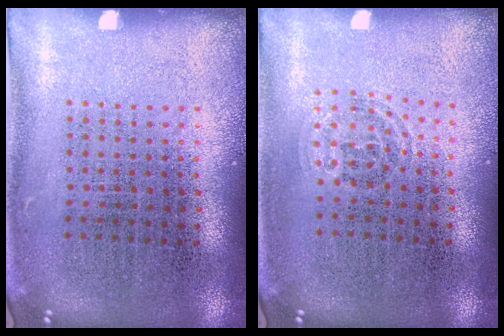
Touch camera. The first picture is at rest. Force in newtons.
{"total": 0.9, "press": 0.5, "slide": 0.7}